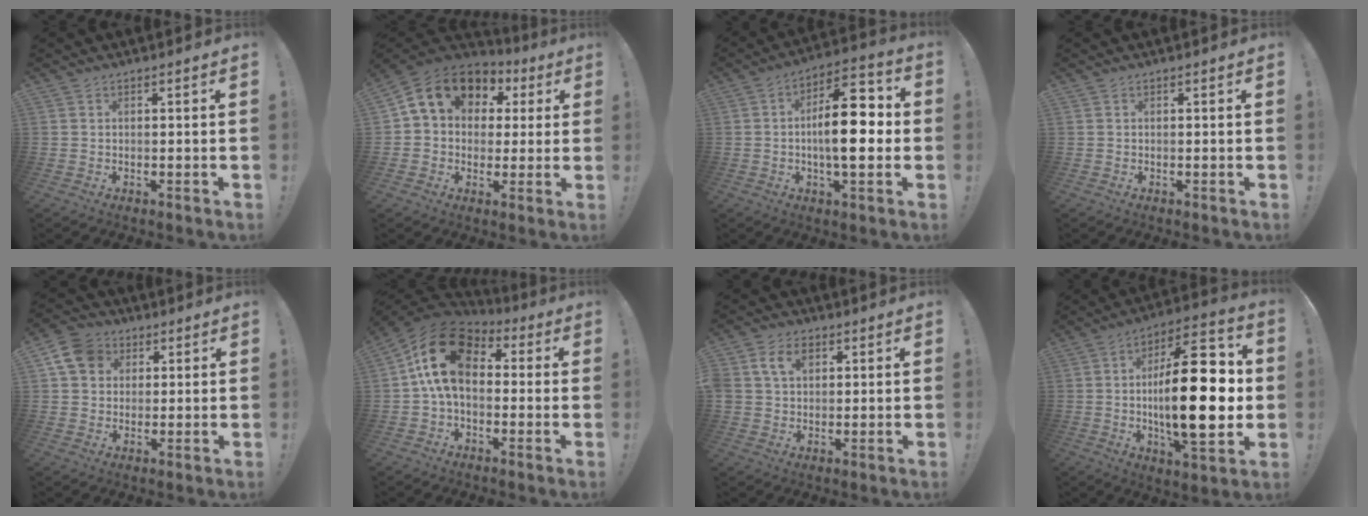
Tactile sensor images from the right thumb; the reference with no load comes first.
{"total": 12.4, "force": [4.9, 9.5, 6.2], "torque": [-0.091, -0.020, 0.092]}
{"total": 16.6, "force": [-0.8, 6.7, 15.2], "torque": [-0.227, 0.009, -0.018]}
{"total": 0.0}
{"total": 10.4, "force": [3.3, 8.7, 4.7], "torque": [-0.079, -0.001, 0.067]}
{"total": 17.8, "force": [3.3, 11.5, 13.2], "torque": [-0.232, 0.015, 0.062]}
{"total": 7.9, "force": [2.8, 5.9, 4.5], "torque": [-0.084, 0.006, 0.052]}
{"total": 27.2, "force": [-0.5, 10.2, 25.2], "torque": [-0.411, -0.004, -0.011]}